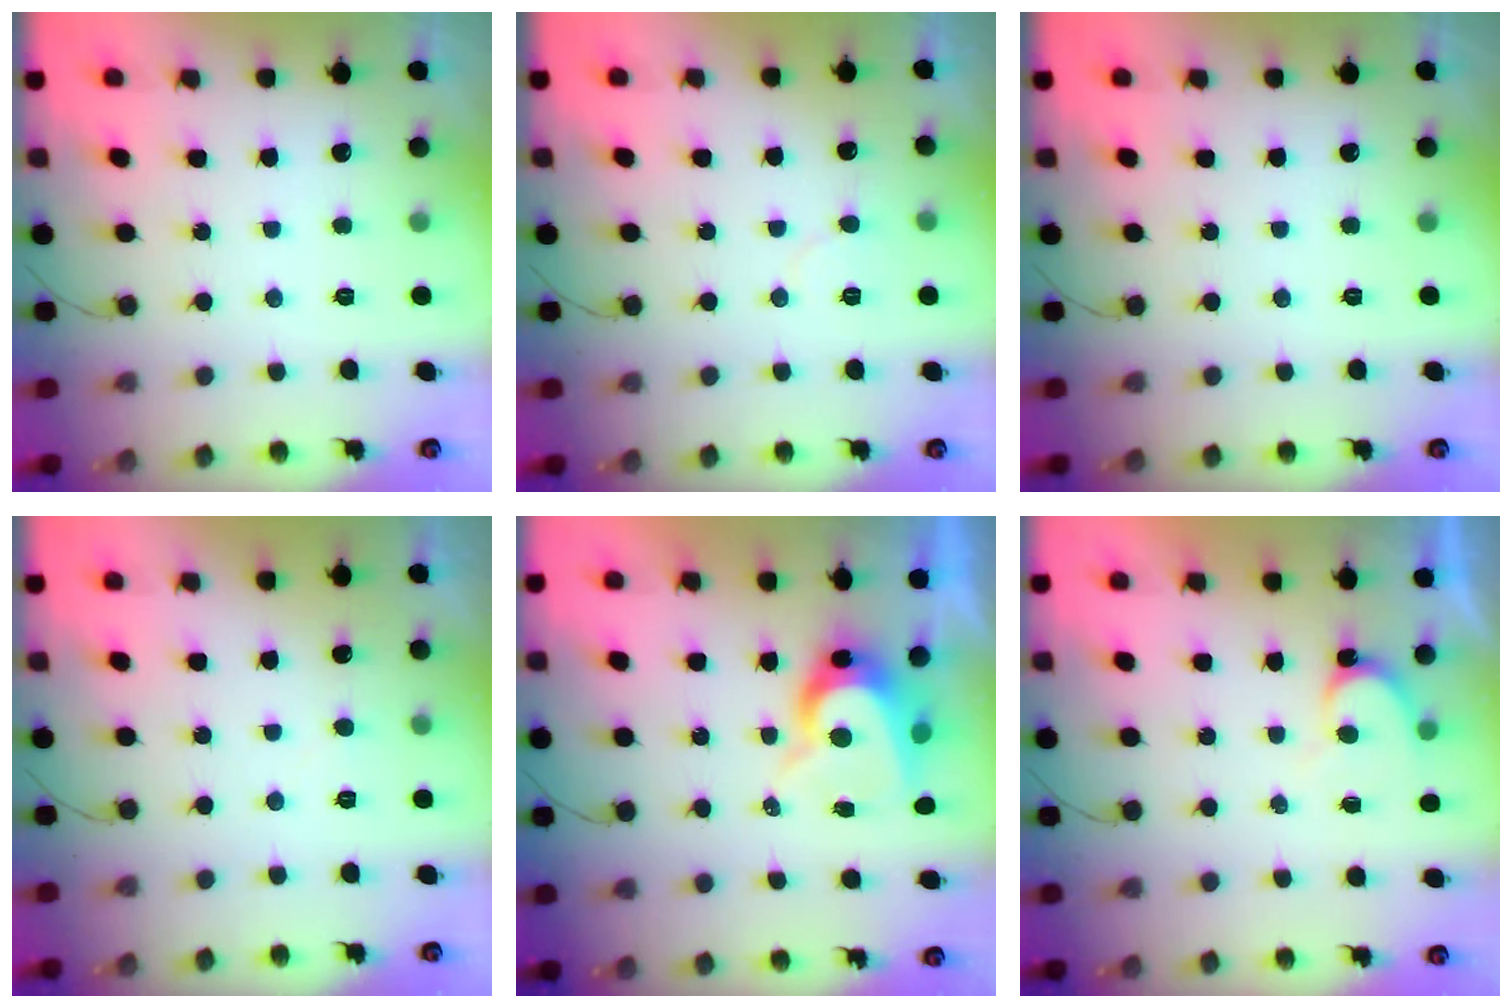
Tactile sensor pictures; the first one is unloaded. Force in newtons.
{"total": 3.5, "press": 3.4, "slide": 0.3}
{"total": 0.0}
{"total": 2.6, "press": 2.6, "slide": 0.3}
{"total": 8.6, "press": 8.6, "slide": 0.6}
{"total": 4.6, "press": 4.6, "slide": 0.4}